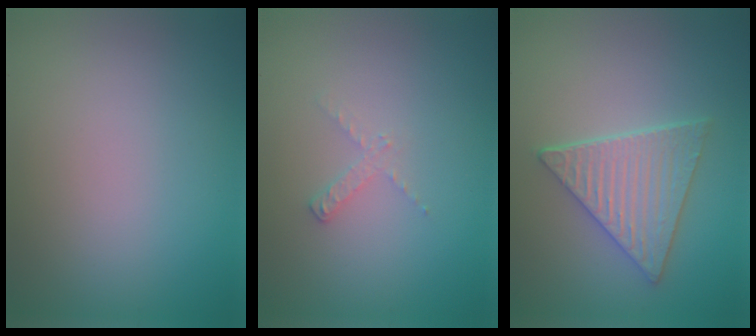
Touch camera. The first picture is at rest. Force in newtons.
{"total": 1.1, "press": 1.1, "slide": 0.2}
{"total": 4.5, "press": 3.9, "slide": 2.1}